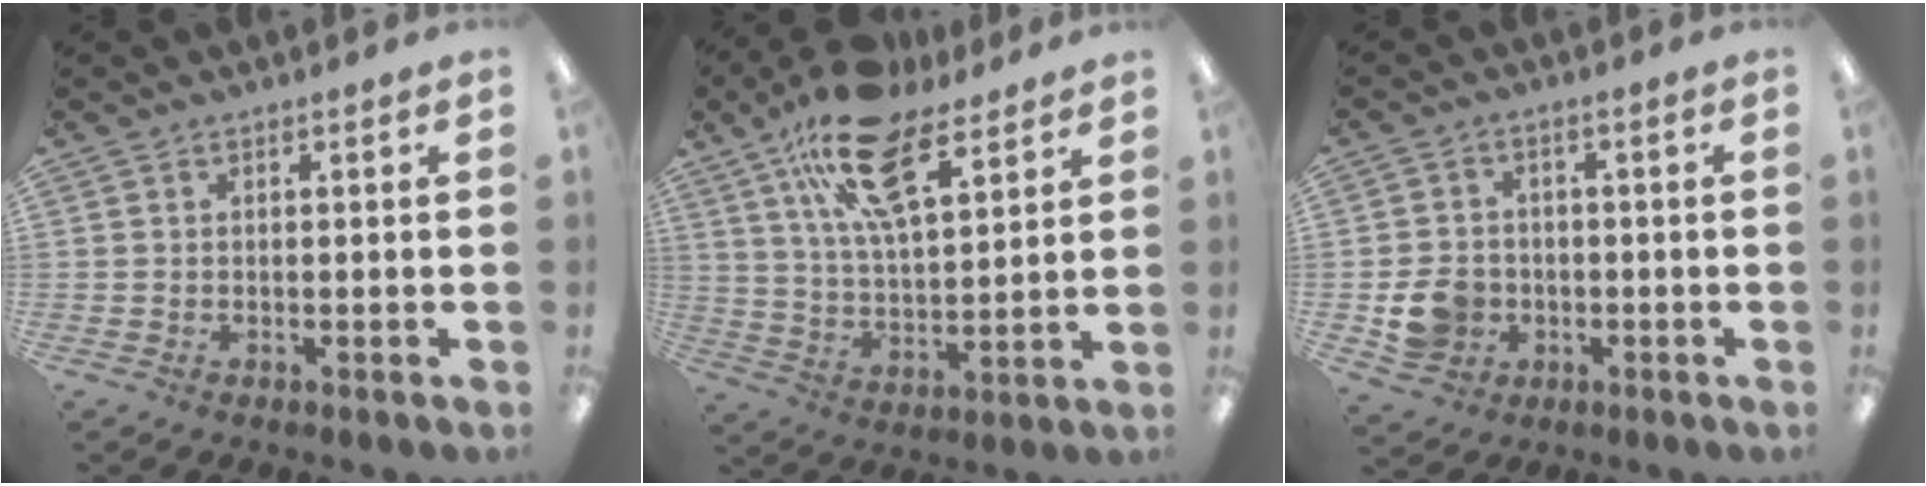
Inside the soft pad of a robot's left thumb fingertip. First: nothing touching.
{"total": 18.0, "force": [11.0, 7.5, 12.2], "torque": [-0.210, -0.040, 0.192]}
{"total": 7.7, "force": [-2.1, 6.7, 3.2], "torque": [-0.058, 0.014, -0.034]}